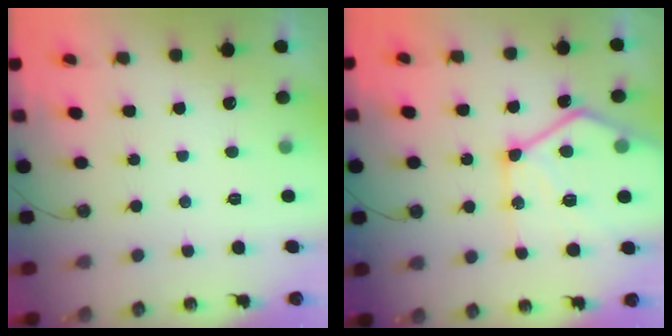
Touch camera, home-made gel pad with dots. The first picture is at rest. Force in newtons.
{"total": 18.1, "press": 18.0, "slide": 2.1}